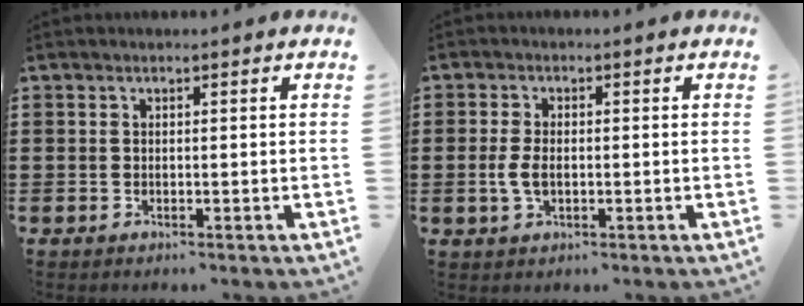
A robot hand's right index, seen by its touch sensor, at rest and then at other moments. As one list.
[{"total": 3.4, "force": [-0.4, 1.8, 2.8], "torque": [-0.076, -0.004, -0.014]}]